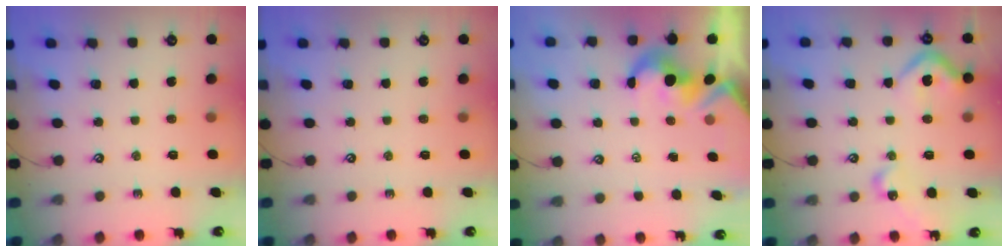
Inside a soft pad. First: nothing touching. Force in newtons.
{"total": 0.0}
{"total": 3.3, "press": 3.1, "slide": 1.2}
{"total": 13.0, "press": 12.9, "slide": 1.5}